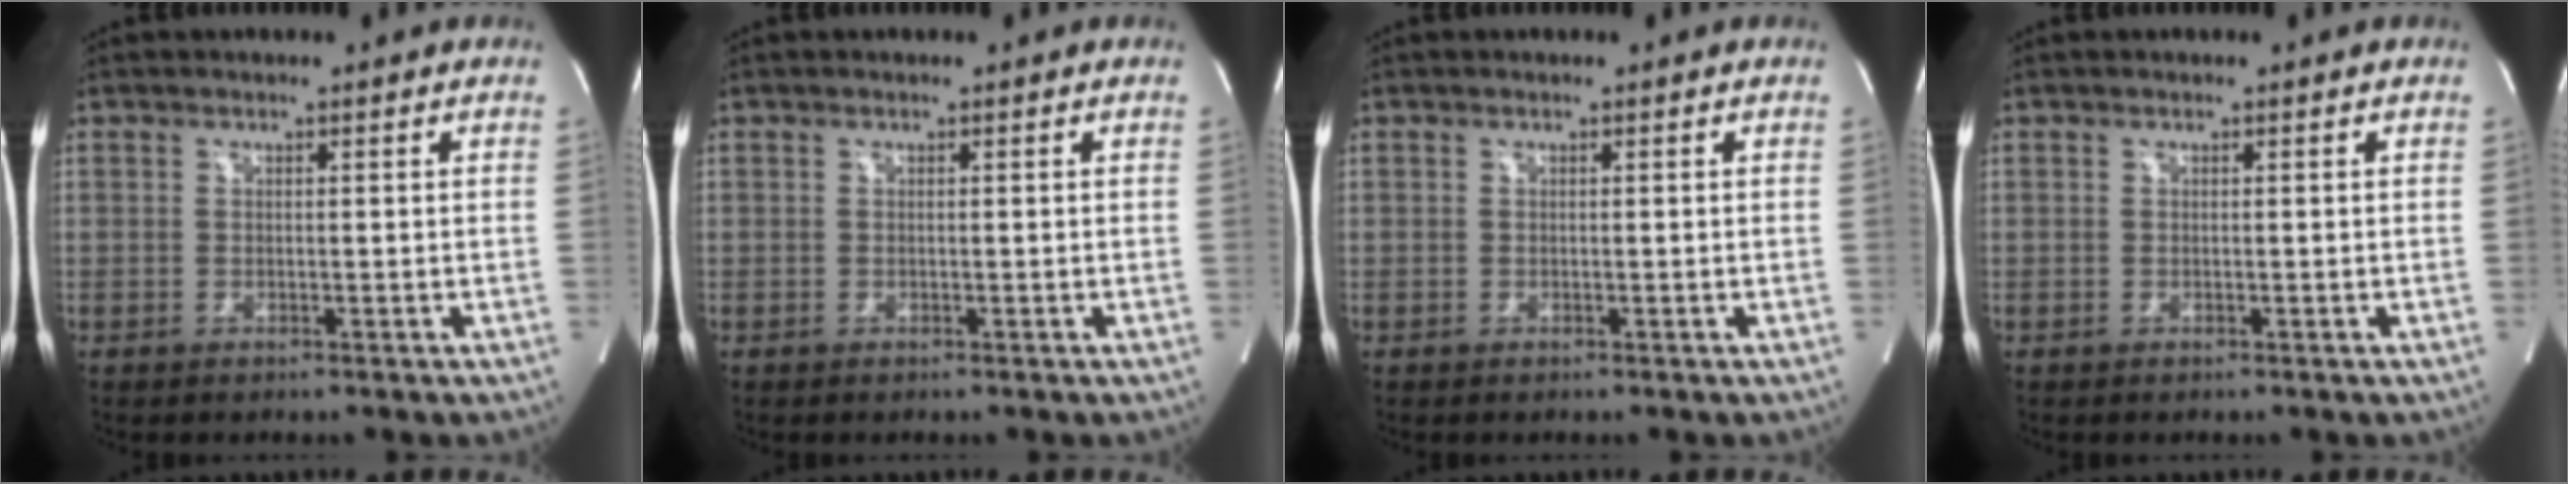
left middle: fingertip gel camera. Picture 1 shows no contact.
{"total": 0.0}
{"total": 0.0}
{"total": 0.0}